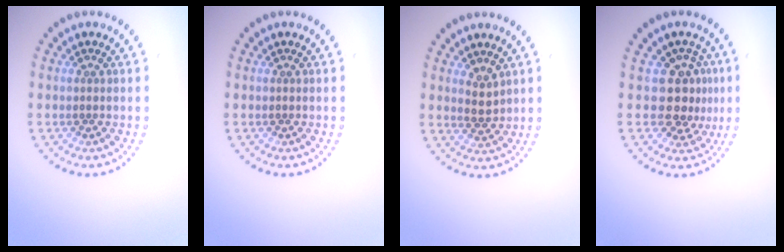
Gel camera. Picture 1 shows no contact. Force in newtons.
{"total": 0.0}
{"total": 1.7, "press": 1.5, "slide": 0.8}
{"total": 3.3, "press": 2.8, "slide": 1.8}